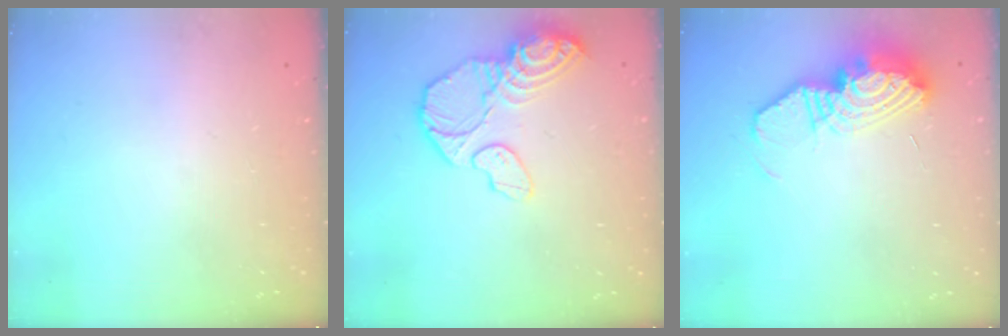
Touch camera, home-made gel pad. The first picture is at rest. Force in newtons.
{"total": 14.3, "press": 14.1, "slide": 1.8}
{"total": 13.3, "press": 13.3, "slide": 1.1}